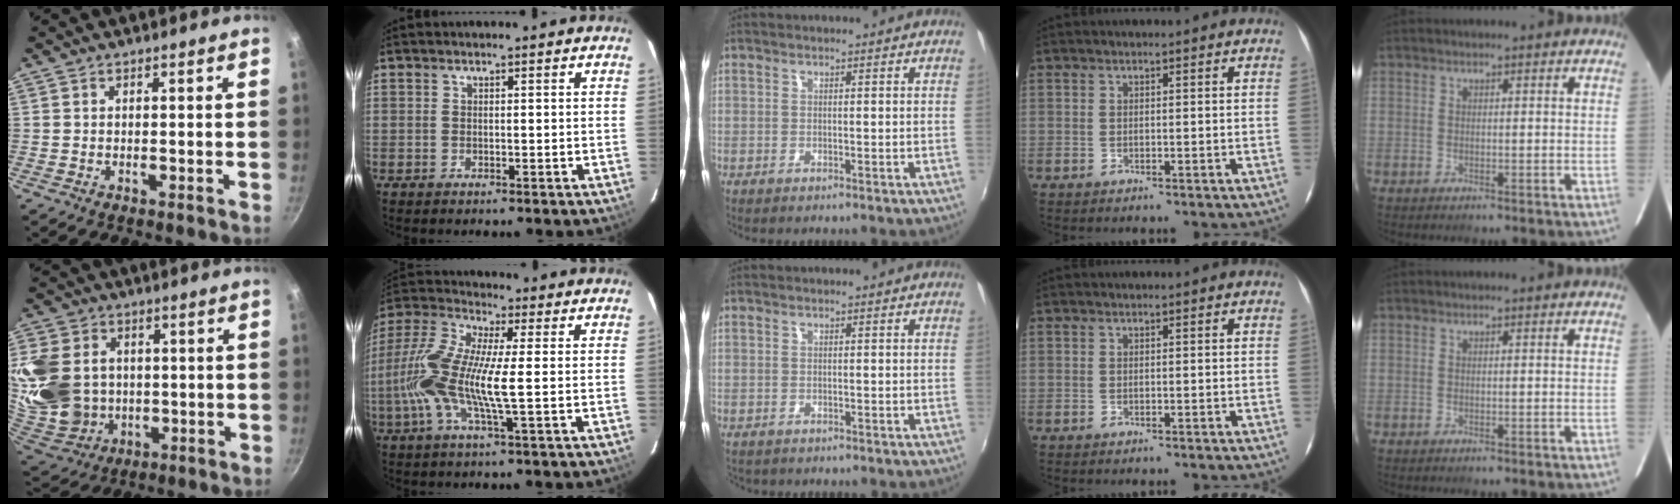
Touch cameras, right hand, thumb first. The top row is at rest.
{"thumb": {"total": 20.7, "force": [1.4, 16.8, 12.1], "torque": [-0.261, 0.004, 0.044]}, "index": {"total": 14.0, "force": [-1.3, 1.8, 13.8], "torque": [-0.281, 0.002, -0.037]}, "middle": {"total": 1.1, "force": [-0.9, 0.6, 0.1], "torque": [-0.008, 0.000, -0.012]}}